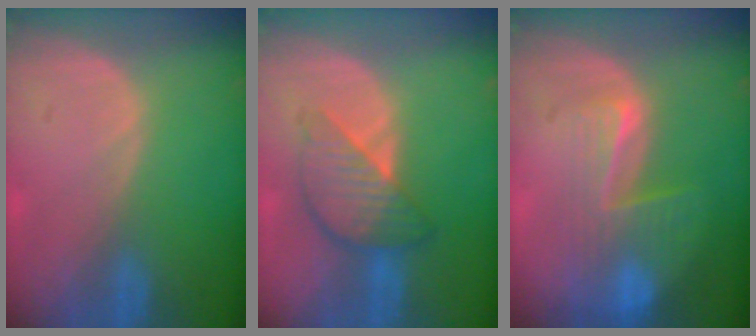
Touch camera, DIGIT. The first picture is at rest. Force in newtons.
{"total": 6.3, "press": 6.2, "slide": 0.4}
{"total": 8.5, "press": 7.1, "slide": 4.6}